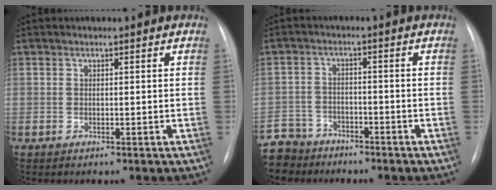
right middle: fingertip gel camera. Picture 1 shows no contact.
{"total": 8.4, "force": [-6.8, 4.9, 0.4], "torque": [-0.019, 0.003, -0.119]}